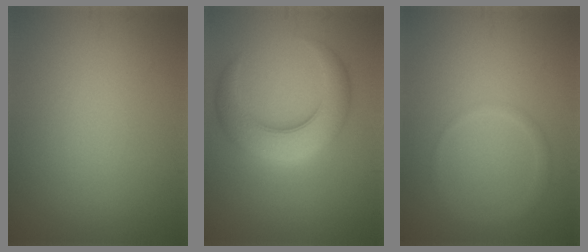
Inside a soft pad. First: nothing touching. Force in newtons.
{"total": 6.4, "press": 6.4, "slide": 0.1}
{"total": 1.3, "press": 1.3, "slide": 0.0}